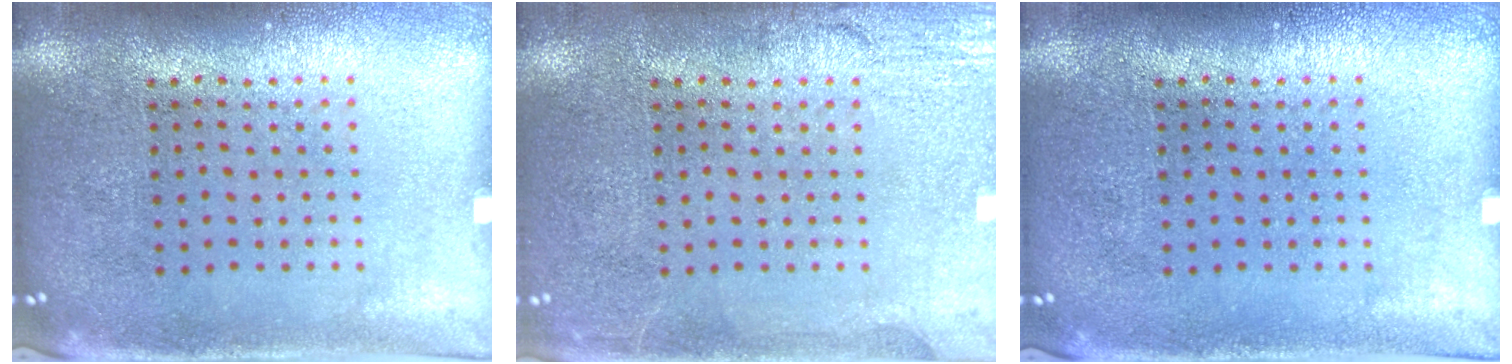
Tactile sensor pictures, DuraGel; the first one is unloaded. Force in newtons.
{"total": 2.7, "press": 2.7, "slide": 0.3}
{"total": 0.0}